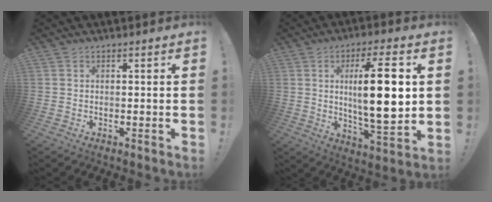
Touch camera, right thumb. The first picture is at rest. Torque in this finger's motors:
{"motor_torque": [0.46, 2.18, 0.55, 0.13, 0.09]}